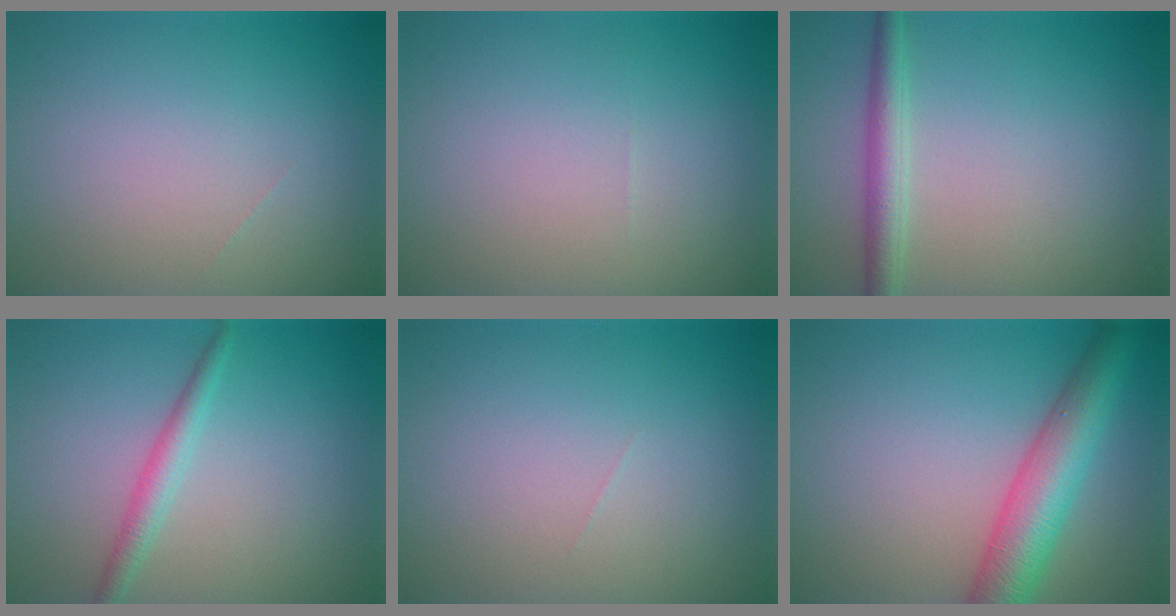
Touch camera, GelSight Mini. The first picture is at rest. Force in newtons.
{"total": 0.0}
{"total": 2.7, "press": 2.7, "slide": 0.1}
{"total": 2.2, "press": 2.1, "slide": 0.0}
{"total": 0.0}
{"total": 6.7, "press": 6.7, "slide": 0.2}